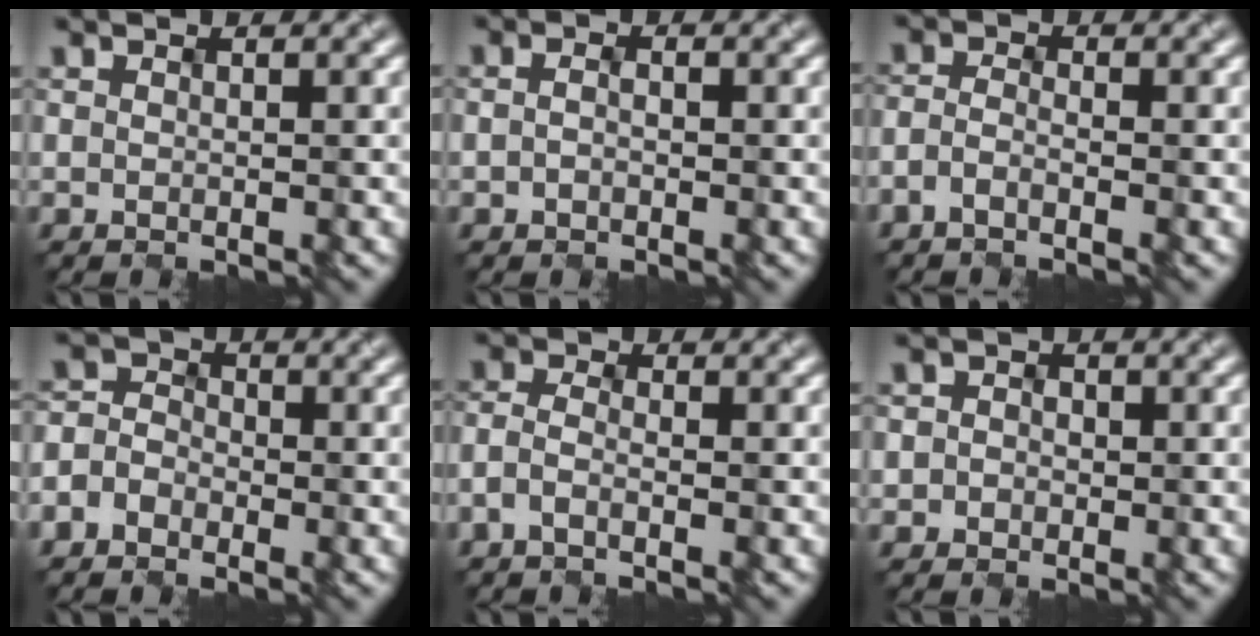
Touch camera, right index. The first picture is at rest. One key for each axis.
{"total": 1.9, "fx": -0.1, "fy": 1.4, "fz": 1.3, "tx": -0.018, "ty": 0.003, "tz": -0.008}
{"total": 1.7, "fx": -1.5, "fy": 0.5, "fz": 0.8, "tx": -0.017, "ty": 0.003, "tz": -0.037}
{"total": 3.1, "fx": -1.7, "fy": 2.4, "fz": 1.0, "tx": 0.007, "ty": 0.004, "tz": -0.042}
{"total": 2.1, "fx": -1.5, "fy": 0.8, "fz": 1.2, "tx": -0.030, "ty": 0.002, "tz": -0.040}
{"total": 2.1, "fx": -0.1, "fy": 2.0, "fz": 0.6, "tx": -0.002, "ty": 0.007, "tz": -0.018}